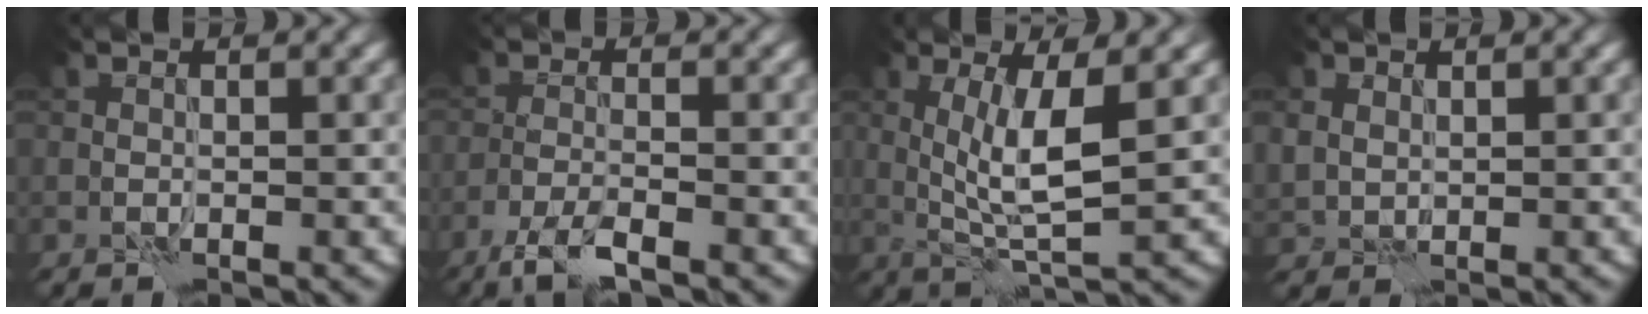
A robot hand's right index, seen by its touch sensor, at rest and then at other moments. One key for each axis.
{"total": 3.3, "fx": -2.4, "fy": 0.6, "fz": 2.1, "tx": -0.046, "ty": -0.004, "tz": -0.053}
{"total": 5.2, "fx": 1.0, "fy": 1.0, "fz": 5.0, "tx": -0.102, "ty": -0.006, "tz": 0.022}
{"total": 1.8, "fx": 1.1, "fy": 1.4, "fz": 0.4, "tx": -0.011, "ty": -0.004, "tz": 0.023}